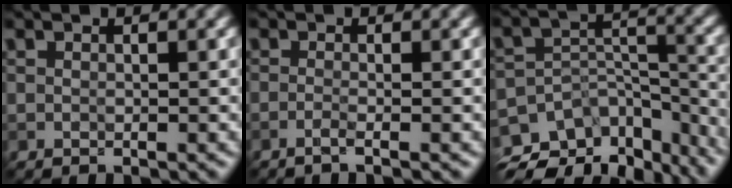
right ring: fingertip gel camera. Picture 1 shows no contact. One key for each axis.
{"total": 1.2, "fx": -0.7, "fy": 0.2, "fz": 1.0, "tx": -0.011, "ty": -0.002, "tz": -0.023}
{"total": 12.5, "fx": -9.6, "fy": 6.4, "fz": 4.8, "tx": -0.085, "ty": 0.006, "tz": -0.112}